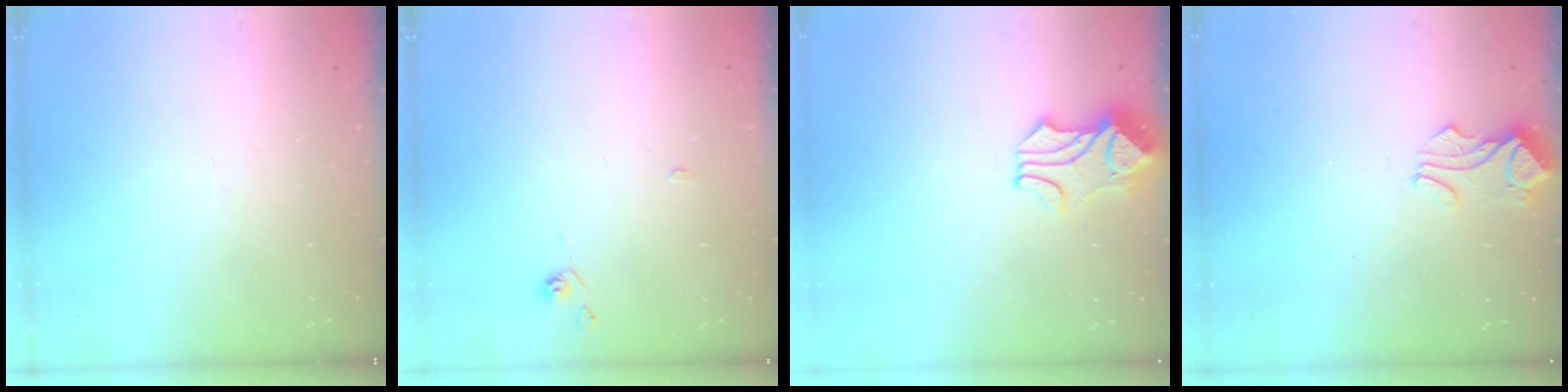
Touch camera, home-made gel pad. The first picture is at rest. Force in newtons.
{"total": 1.1, "press": 1.1, "slide": 0.3}
{"total": 2.2, "press": 1.8, "slide": 1.2}
{"total": 2.2, "press": 2.2, "slide": 0.1}